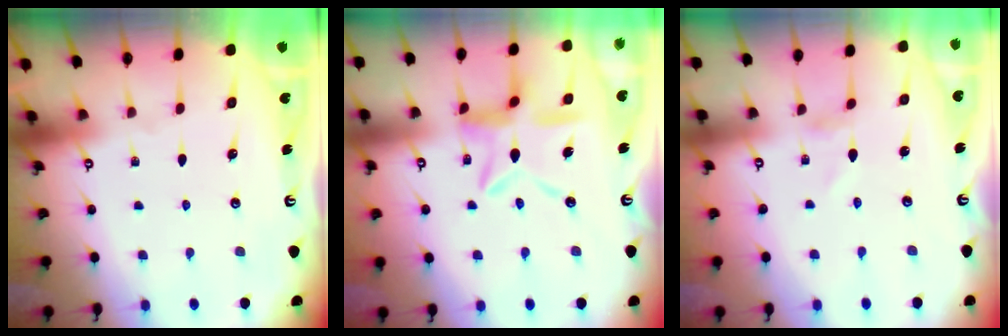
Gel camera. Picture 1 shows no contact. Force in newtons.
{"total": 10.7, "press": 10.6, "slide": 1.0}
{"total": 1.4, "press": 1.4, "slide": 0.1}